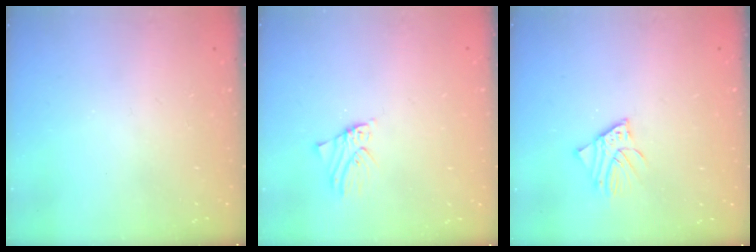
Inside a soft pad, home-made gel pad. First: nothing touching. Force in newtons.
{"total": 0.9, "press": 0.9, "slide": 0.1}
{"total": 2.9, "press": 2.9, "slide": 0.3}